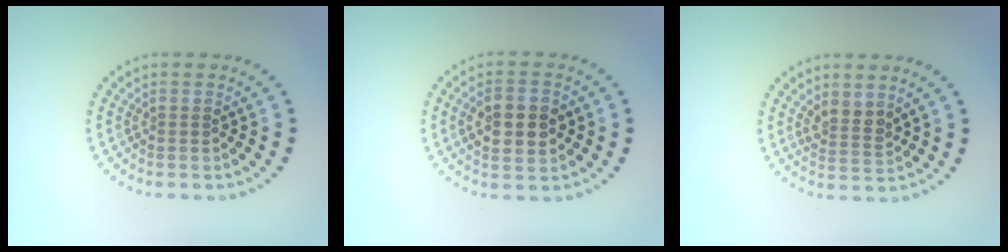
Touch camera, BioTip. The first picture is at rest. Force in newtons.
{"total": 4.5, "press": 4.5, "slide": 0.0}
{"total": 2.1, "press": 1.7, "slide": 1.2}